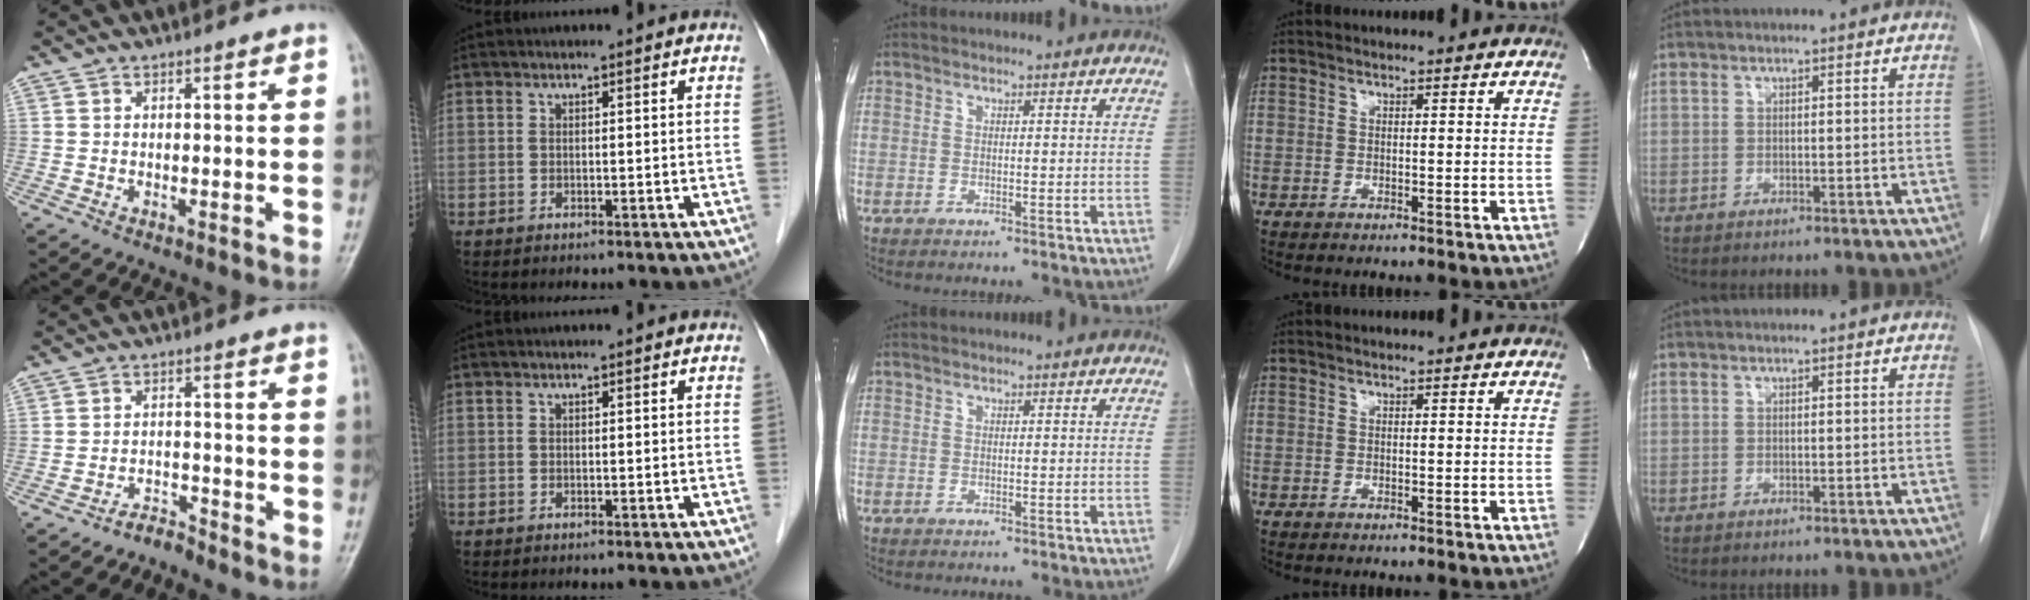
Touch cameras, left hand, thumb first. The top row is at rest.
{"thumb": {"total": 2.7, "force": [-2.7, 0.3, -0.2], "torque": [0.012, 0.021, -0.048]}}